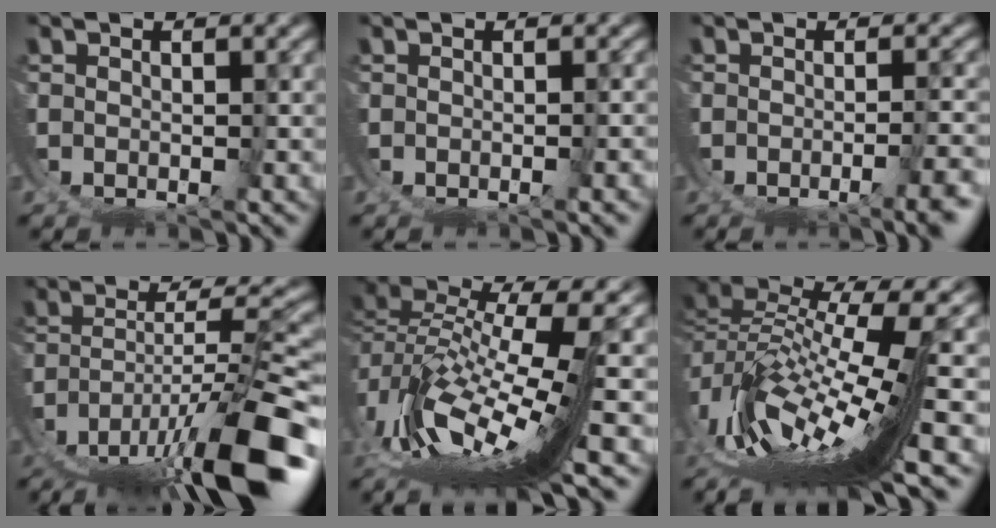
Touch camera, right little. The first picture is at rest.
{"total": 0.6, "force": [-0.4, -0.2, 0.5], "torque": [-0.007, 0.000, -0.003]}
{"total": 3.6, "force": [-2.2, 0.6, 2.7], "torque": [-0.044, -0.014, -0.022]}
{"total": 9.0, "force": [-4.0, 2.5, 7.7], "torque": [-0.128, -0.016, -0.036]}
{"total": 8.6, "force": [-0.7, 2.6, 8.1], "torque": [-0.149, -0.009, -0.002]}
{"total": 12.1, "force": [-1.4, 4.4, 11.2], "torque": [-0.193, -0.012, -0.012]}